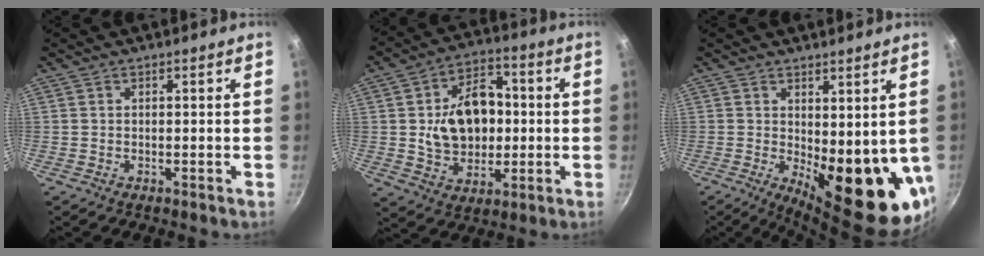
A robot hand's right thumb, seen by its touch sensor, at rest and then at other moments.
{"total": 15.4, "force": [0.4, 11.1, 10.7], "torque": [-0.136, 0.017, 0.011]}
{"total": 14.3, "force": [0.0, 5.7, 13.1], "torque": [-0.141, -0.031, 0.016]}